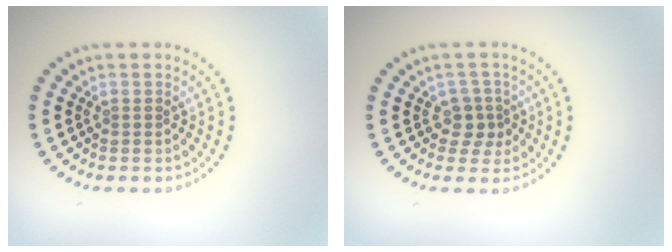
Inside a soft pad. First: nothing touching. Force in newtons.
{"total": 2.0, "press": 1.7, "slide": 1.1}